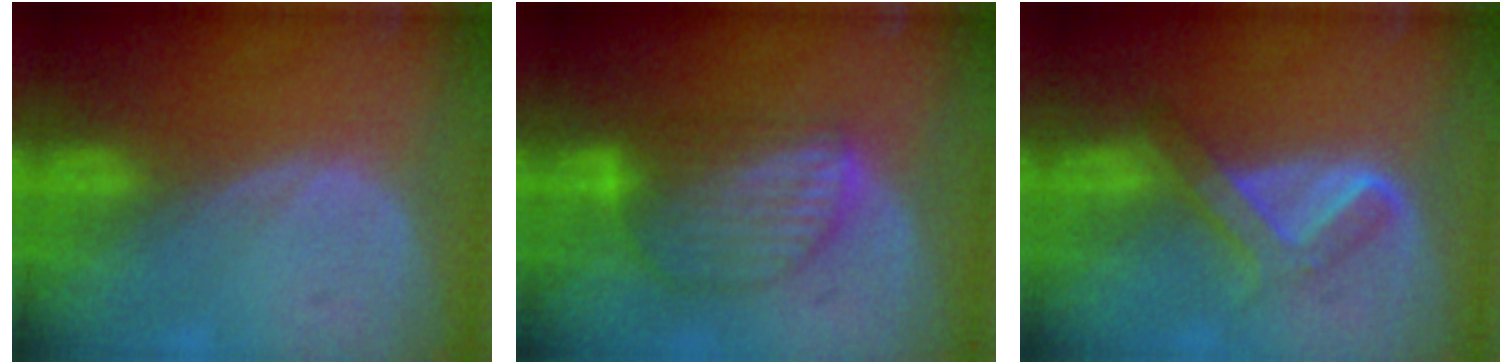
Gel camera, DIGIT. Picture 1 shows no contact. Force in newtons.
{"total": 8.5, "press": 7.6, "slide": 3.9}
{"total": 5.8, "press": 5.2, "slide": 2.5}